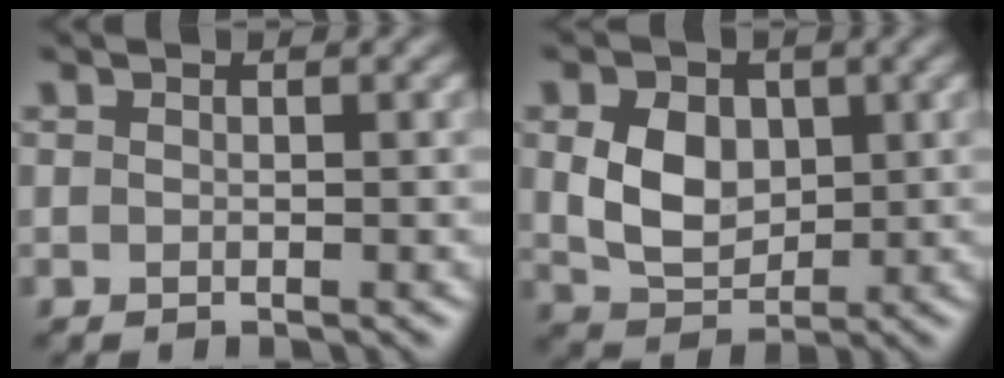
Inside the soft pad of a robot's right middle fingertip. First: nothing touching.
{"total": 4.9, "force": [0.7, 3.6, 3.2], "torque": [-0.070, -0.004, 0.014]}